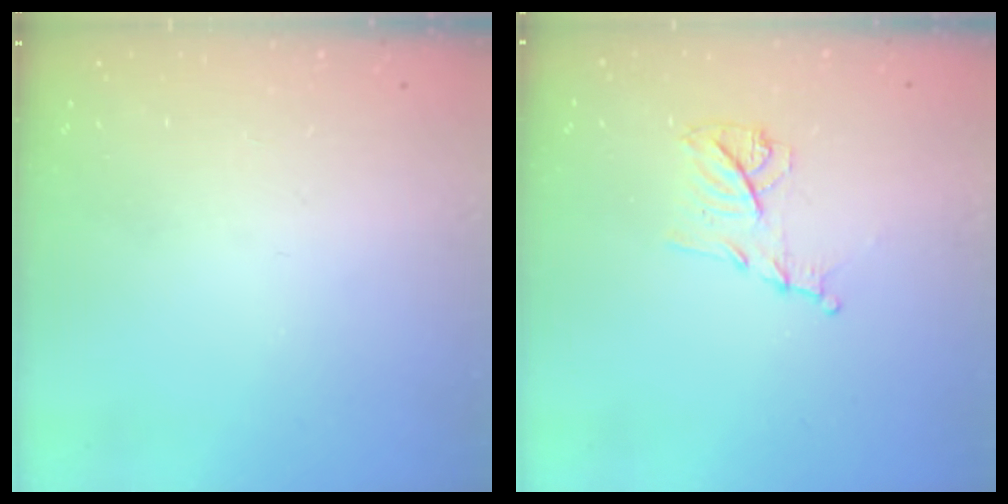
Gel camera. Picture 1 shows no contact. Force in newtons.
{"total": 10.3, "press": 10.3, "slide": 0.5}